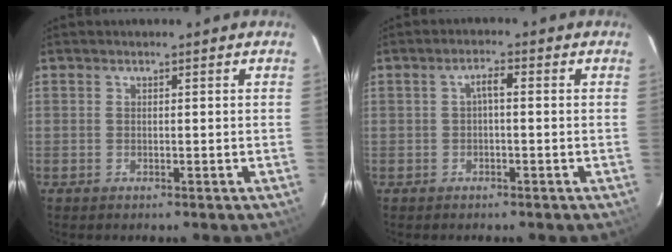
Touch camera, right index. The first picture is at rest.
{"total": 1.9, "force": [-0.1, 0.2, 1.9], "torque": [-0.038, 0.008, -0.003]}